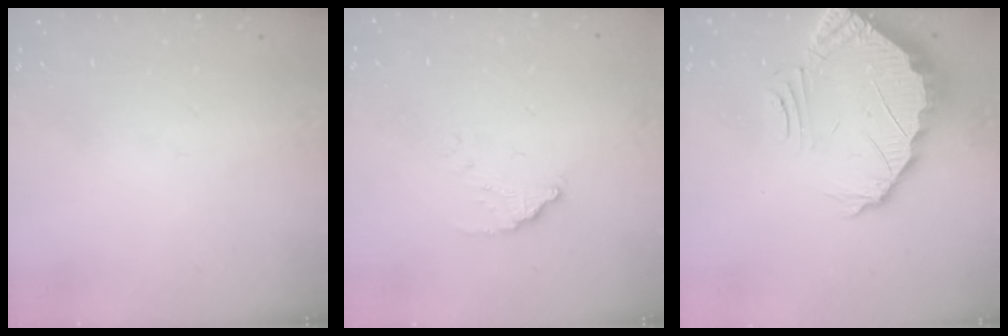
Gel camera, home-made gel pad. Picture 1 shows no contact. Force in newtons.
{"total": 4.0, "press": 4.0, "slide": 0.0}
{"total": 3.7, "press": 3.7, "slide": 0.2}